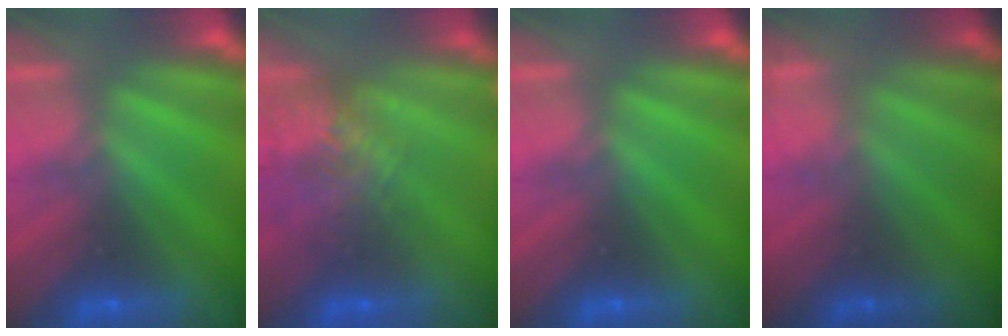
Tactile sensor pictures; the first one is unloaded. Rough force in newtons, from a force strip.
{"total": 6.9}
{"total": 0.0}
{"total": 1.9}